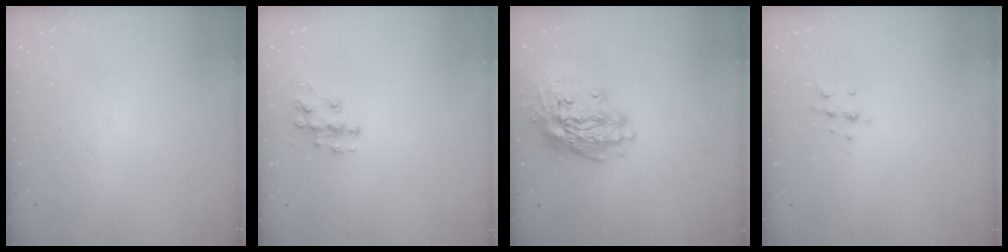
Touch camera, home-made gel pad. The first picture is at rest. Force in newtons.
{"total": 9.4, "press": 9.4, "slide": 0.5}
{"total": 16.4, "press": 16.2, "slide": 2.5}
{"total": 5.3, "press": 5.1, "slide": 1.5}